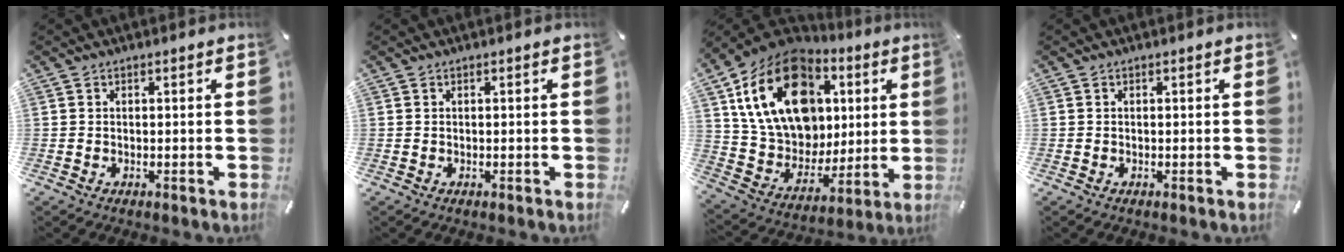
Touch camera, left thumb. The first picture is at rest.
{"total": 0.0}
{"total": 22.8, "force": [7.8, 16.5, 13.8], "torque": [-0.261, -0.024, 0.142]}
{"total": 0.0}